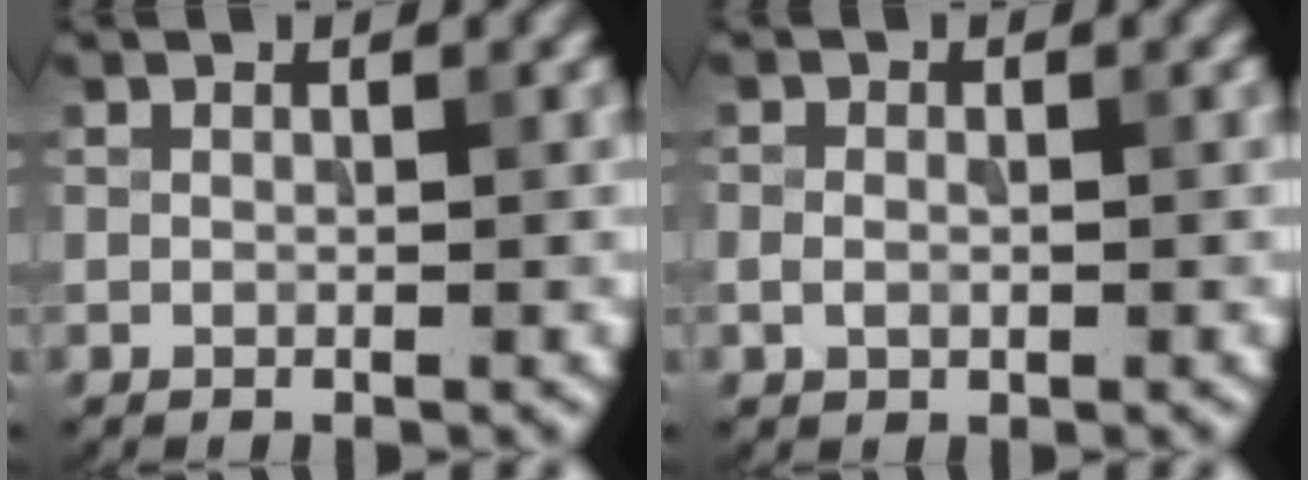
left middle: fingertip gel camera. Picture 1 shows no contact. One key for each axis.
{"total": 1.4, "fx": -0.2, "fy": 1.0, "fz": 0.9, "tx": -0.017, "ty": 0.001, "tz": -0.006}